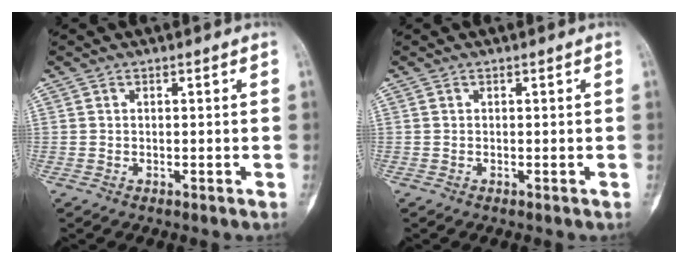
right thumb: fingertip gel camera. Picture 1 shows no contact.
{"total": 0.0}